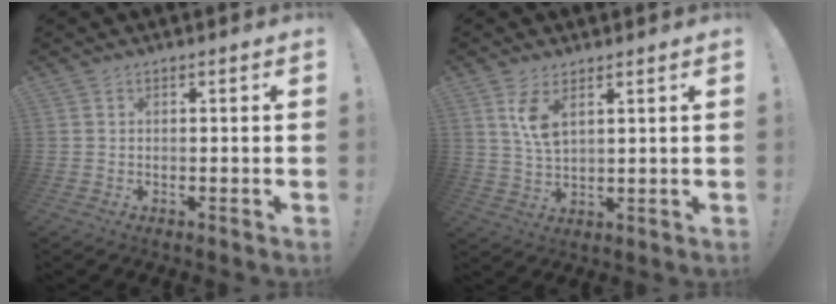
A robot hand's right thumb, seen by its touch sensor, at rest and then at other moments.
{"total": 6.8, "force": [3.6, 2.7, 5.1], "torque": [-0.089, -0.023, 0.059]}